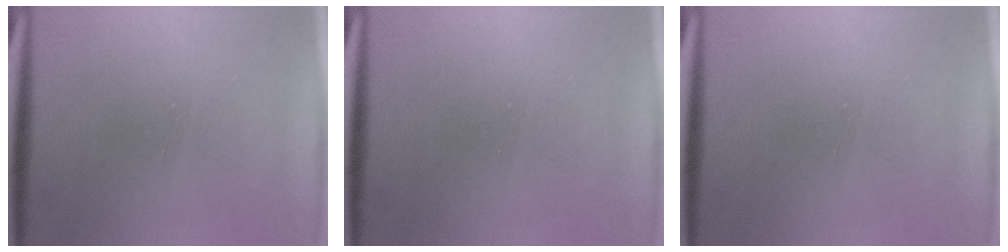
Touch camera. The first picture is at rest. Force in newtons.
{"total": 0.0}
{"total": 0.0}